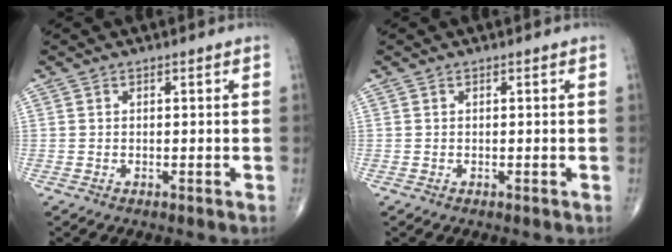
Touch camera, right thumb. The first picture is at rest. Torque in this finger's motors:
{"motor_torque": [0.00, 0.00, 0.05, 0.04, 0.00]}